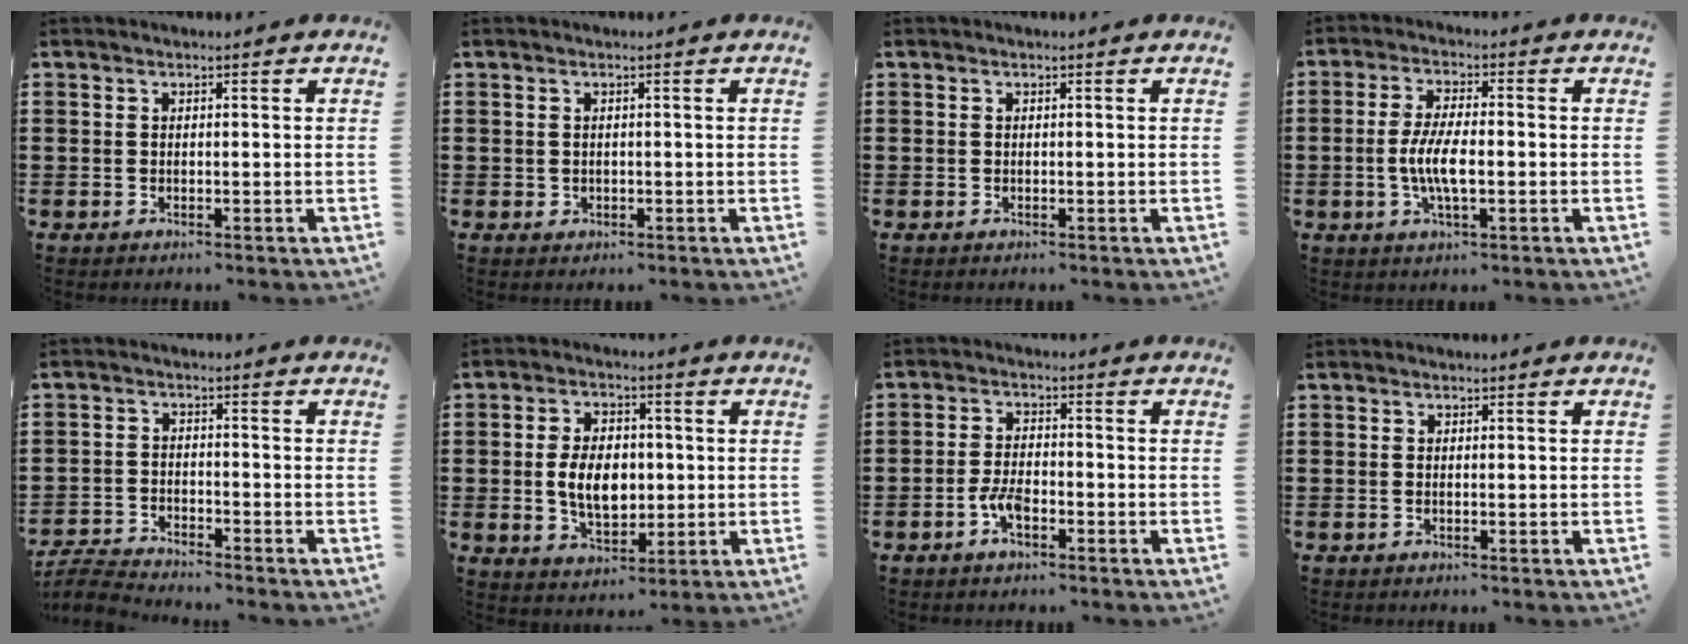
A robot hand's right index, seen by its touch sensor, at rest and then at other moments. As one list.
[{"total": 0.9, "force": [0.1, 0.8, 0.3], "torque": [-0.008, 0.005, 0.001]}, {"total": 0.0}, {"total": 6.1, "force": [-1.1, 1.8, 5.8], "torque": [-0.126, -0.004, -0.028]}, {"total": 3.9, "force": [-3.9, 0.3, 0.5], "torque": [-0.026, -0.006, -0.084]}, {"total": 7.2, "force": [-0.2, 4.6, 5.5], "torque": [-0.105, 0.003, -0.010]}, {"total": 3.7, "force": [-2.0, 1.4, 2.8], "torque": [-0.072, -0.006, -0.042]}, {"total": 0.0}]